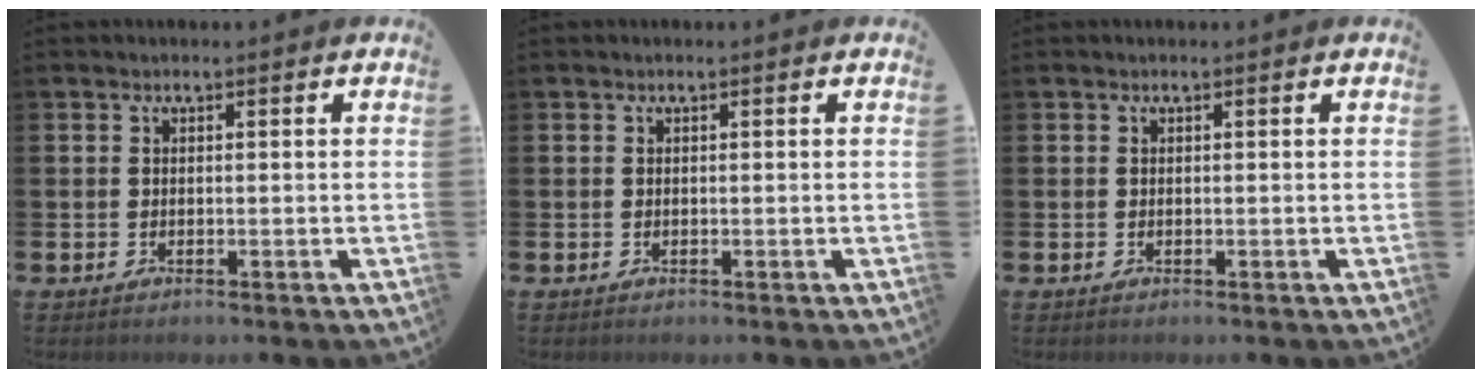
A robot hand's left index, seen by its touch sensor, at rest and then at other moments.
{"total": 0.0}
{"total": 0.0}